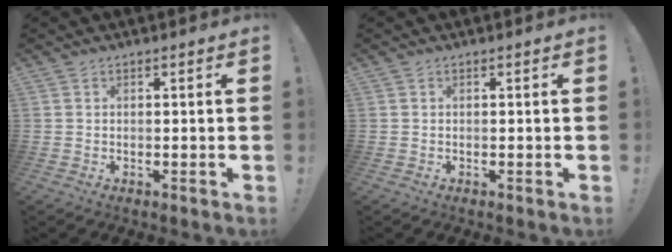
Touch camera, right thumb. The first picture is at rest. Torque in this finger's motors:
{"motor_torque": [0.00, 0.00, 0.00, 0.00, 0.00]}